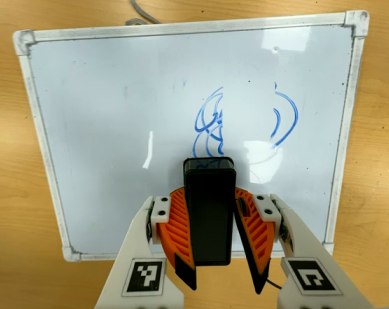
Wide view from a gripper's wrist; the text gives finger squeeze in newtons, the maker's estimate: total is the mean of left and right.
{"total": 9.5, "left": 9.1, "right": 9.9}